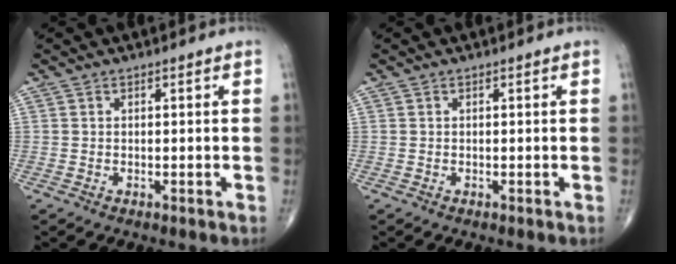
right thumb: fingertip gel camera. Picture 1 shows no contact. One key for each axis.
{"total": 0.0}